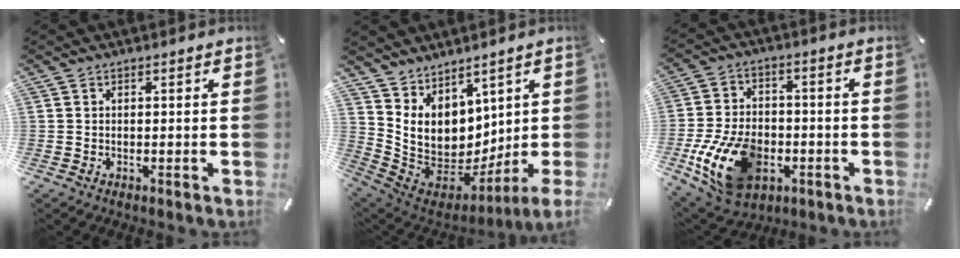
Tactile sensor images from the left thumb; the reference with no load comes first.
{"total": 9.4, "force": [3.5, 7.6, 4.3], "torque": [-0.122, -0.045, 0.079]}
{"total": 16.7, "force": [-5.3, 11.4, 11.1], "torque": [-0.221, 0.019, -0.089]}